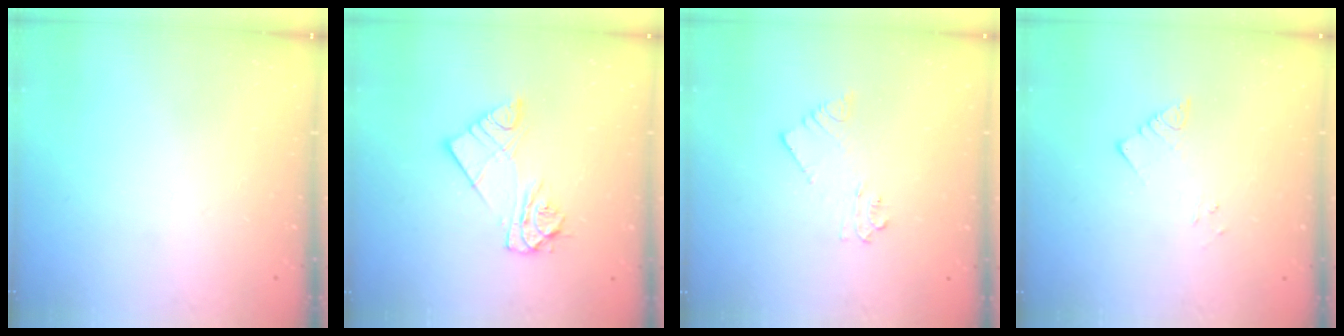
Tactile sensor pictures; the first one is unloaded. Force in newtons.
{"total": 9.8, "press": 9.8, "slide": 0.7}
{"total": 3.2, "press": 3.2, "slide": 0.2}
{"total": 2.9, "press": 2.9, "slide": 0.4}